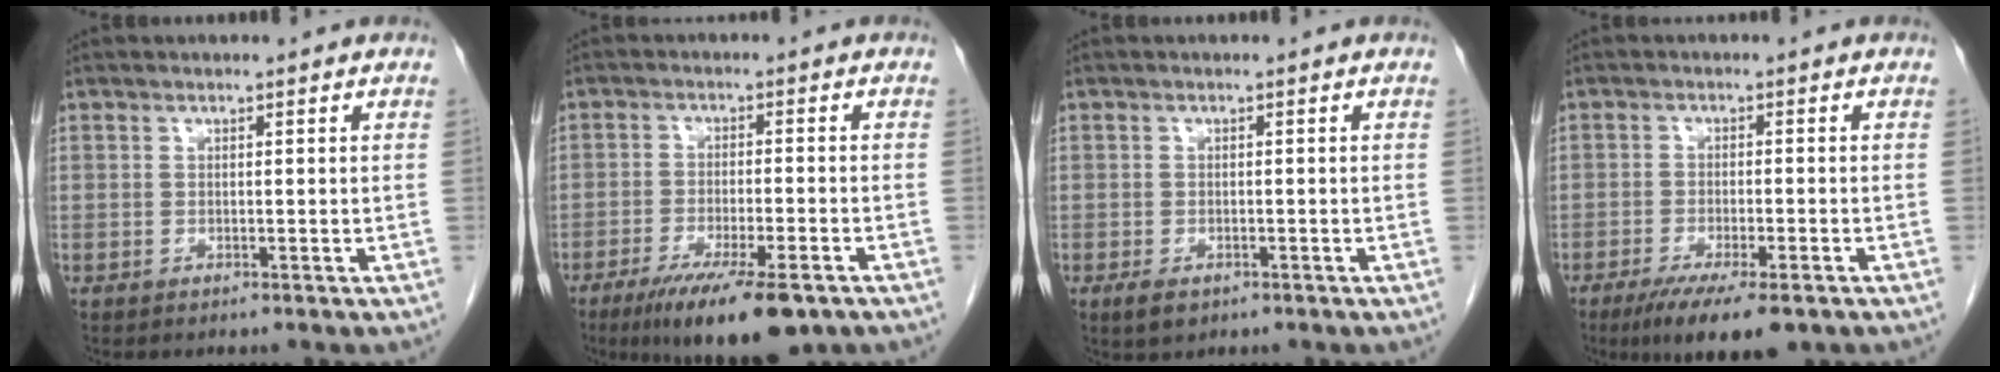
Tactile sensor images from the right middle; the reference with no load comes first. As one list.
[{"total": 12.5, "force": [-8.4, 2.3, 9.0], "torque": [-0.136, -0.025, -0.129]}, {"total": 2.3, "force": [-1.2, 1.3, 1.4], "torque": [-0.028, -0.002, -0.011]}, {"total": 9.1, "force": [-6.1, 1.9, 6.5], "torque": [-0.097, -0.018, -0.092]}]